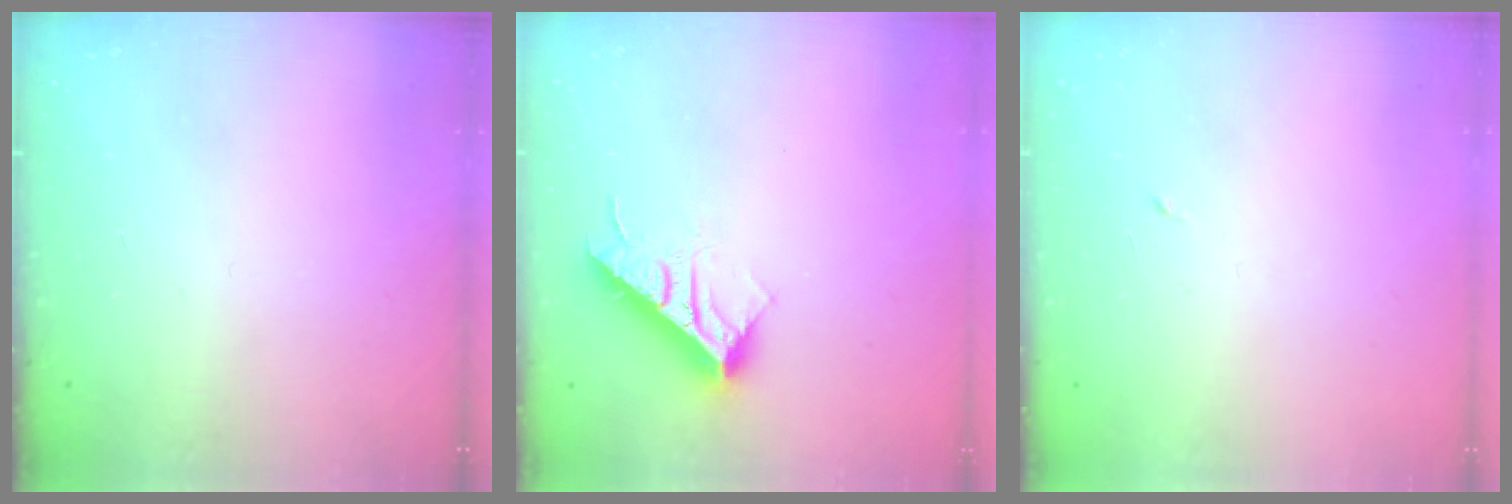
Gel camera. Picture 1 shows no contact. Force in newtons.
{"total": 14.2, "press": 14.1, "slide": 0.5}
{"total": 3.1, "press": 2.9, "slide": 1.1}